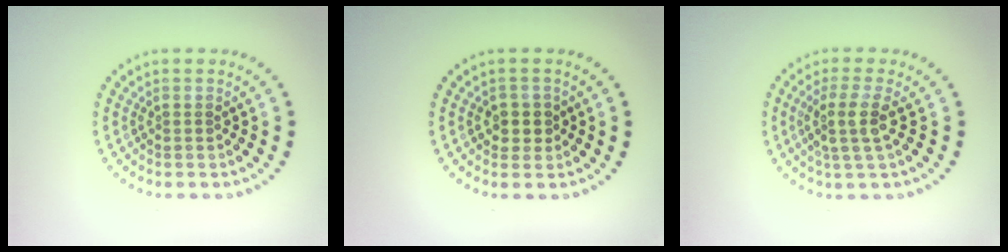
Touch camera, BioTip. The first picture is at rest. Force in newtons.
{"total": 2.1, "press": 1.9, "slide": 0.9}
{"total": 3.0, "press": 2.4, "slide": 1.8}